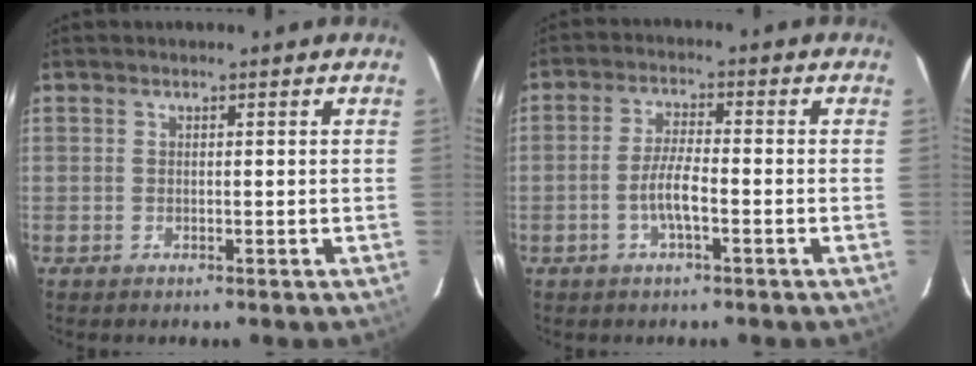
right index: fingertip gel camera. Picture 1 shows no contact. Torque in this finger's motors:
{"motor_torque": [0.75, -0.26, 0.33, 0.07]}